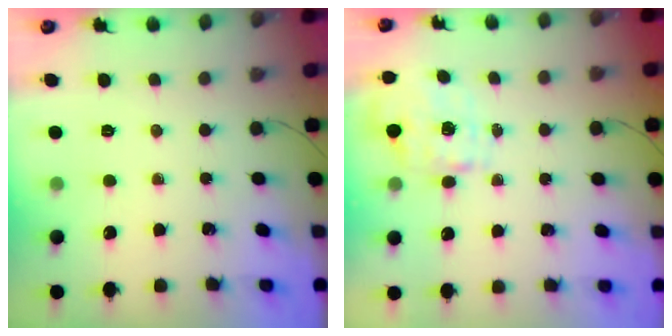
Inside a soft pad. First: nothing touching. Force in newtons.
{"total": 4.0, "press": 3.9, "slide": 0.9}